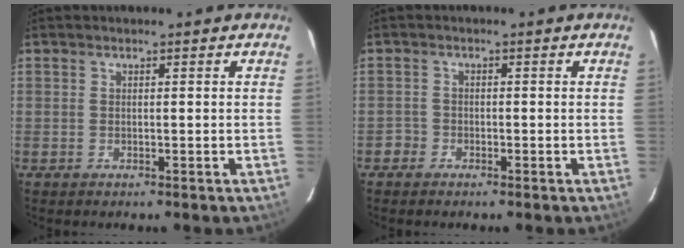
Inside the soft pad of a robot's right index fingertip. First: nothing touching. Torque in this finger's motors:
{"motor_torque": [-0.16, 0.02, -0.62, -0.21]}